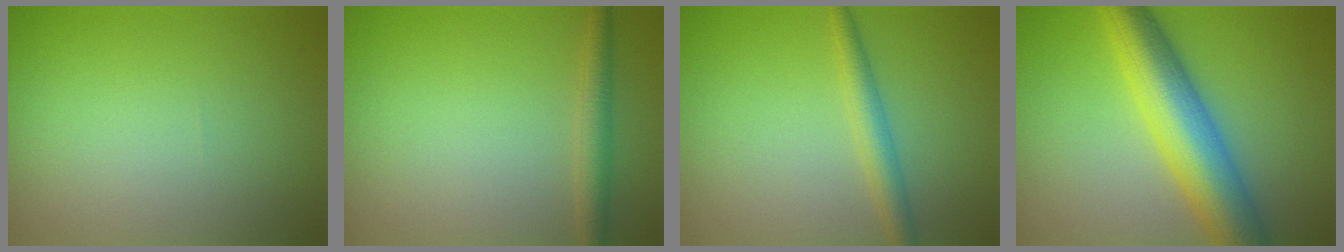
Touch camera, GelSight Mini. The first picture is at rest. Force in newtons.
{"total": 2.4, "press": 2.4, "slide": 0.1}
{"total": 2.6, "press": 2.6, "slide": 0.1}
{"total": 9.1, "press": 9.1, "slide": 0.1}